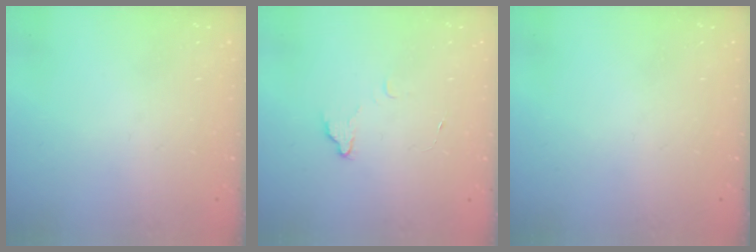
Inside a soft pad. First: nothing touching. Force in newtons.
{"total": 2.2, "press": 2.2, "slide": 0.2}
{"total": 0.0}